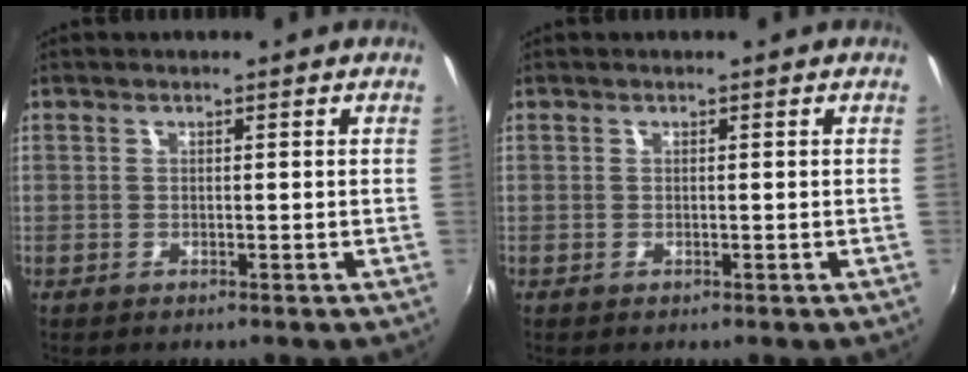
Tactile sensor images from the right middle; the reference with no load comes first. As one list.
[{"total": 0.0}]